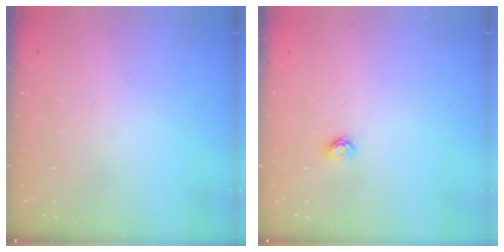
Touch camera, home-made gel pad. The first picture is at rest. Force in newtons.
{"total": 3.5, "press": 3.4, "slide": 0.4}